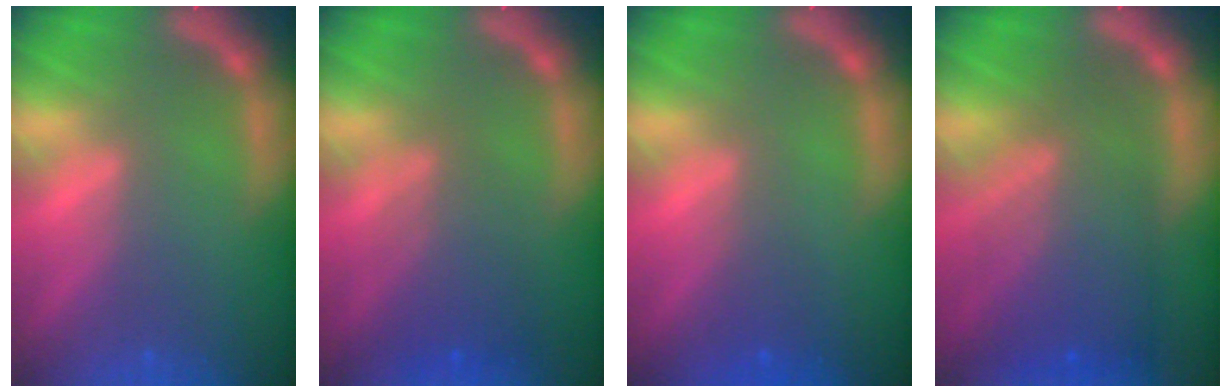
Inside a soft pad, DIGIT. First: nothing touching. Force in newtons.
{"total": 4.0}
{"total": 1.5}
{"total": 8.1}